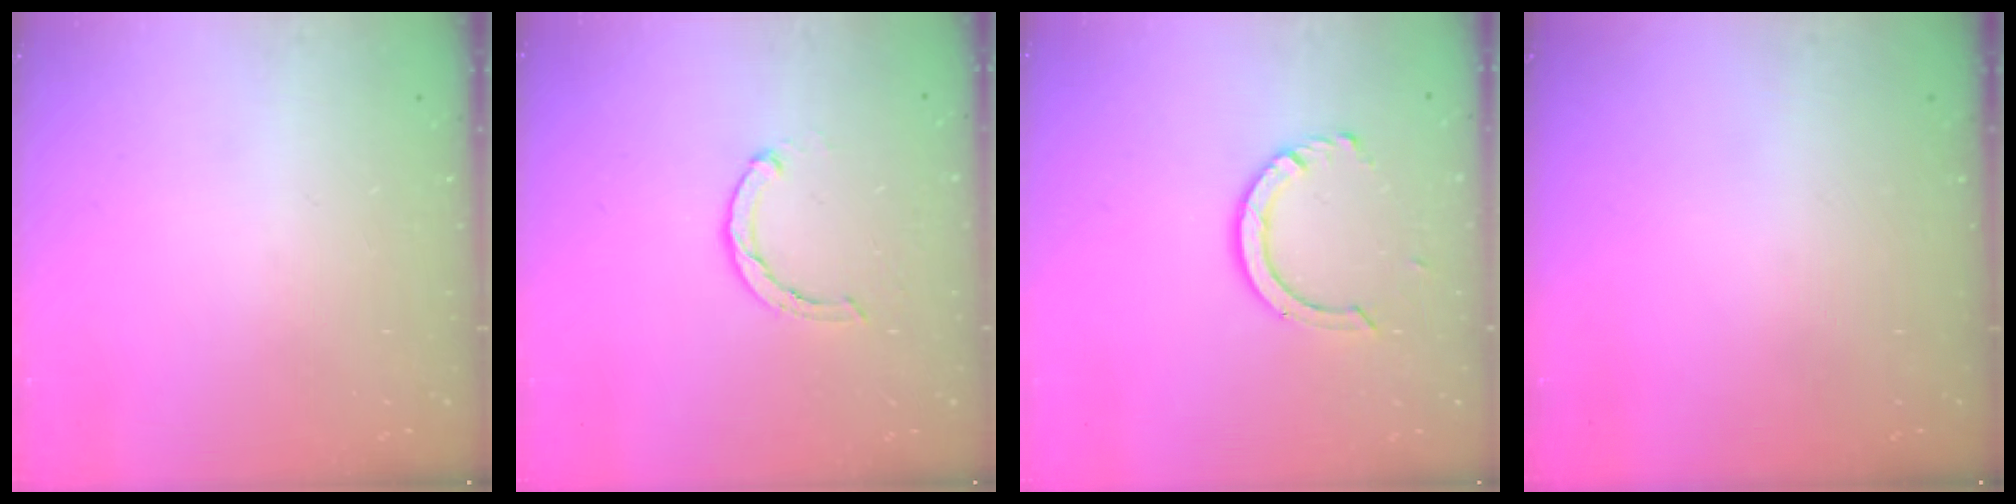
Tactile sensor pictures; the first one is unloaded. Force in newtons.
{"total": 2.4, "press": 2.4, "slide": 0.4}
{"total": 8.4, "press": 8.3, "slide": 0.7}
{"total": 0.0}